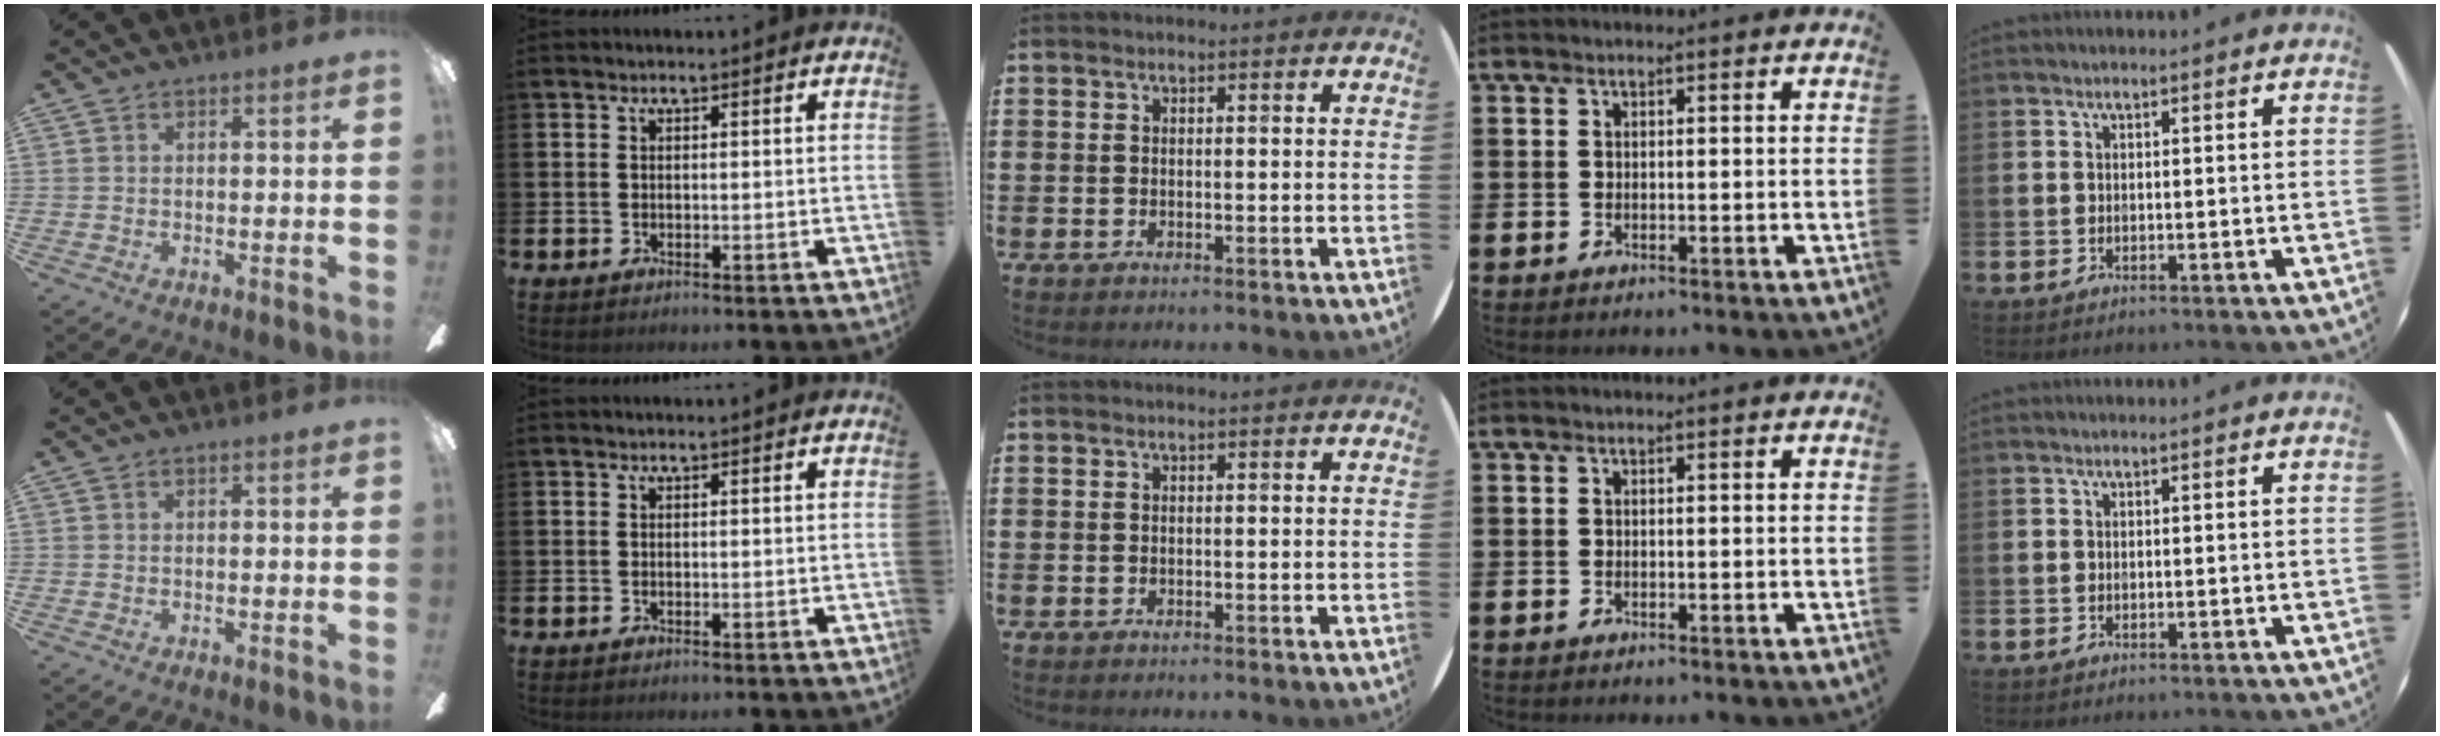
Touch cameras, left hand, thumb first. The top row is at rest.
{}